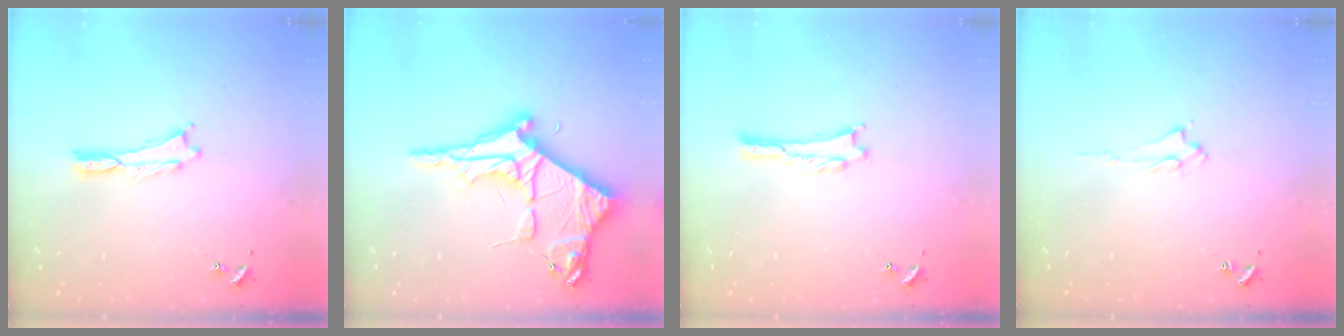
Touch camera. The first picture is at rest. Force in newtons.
{"total": 8.9, "press": 8.8, "slide": 1.0}
{"total": 1.0, "press": 1.0, "slide": 0.1}
{"total": 1.9, "press": 1.8, "slide": 0.4}